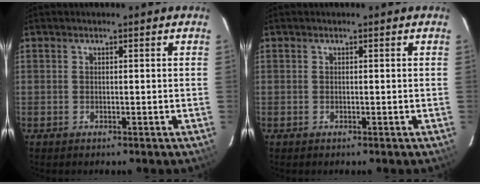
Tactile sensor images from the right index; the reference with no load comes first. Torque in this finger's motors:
{"motor_torque": [0.03, -0.03, 0.01, 0.00]}